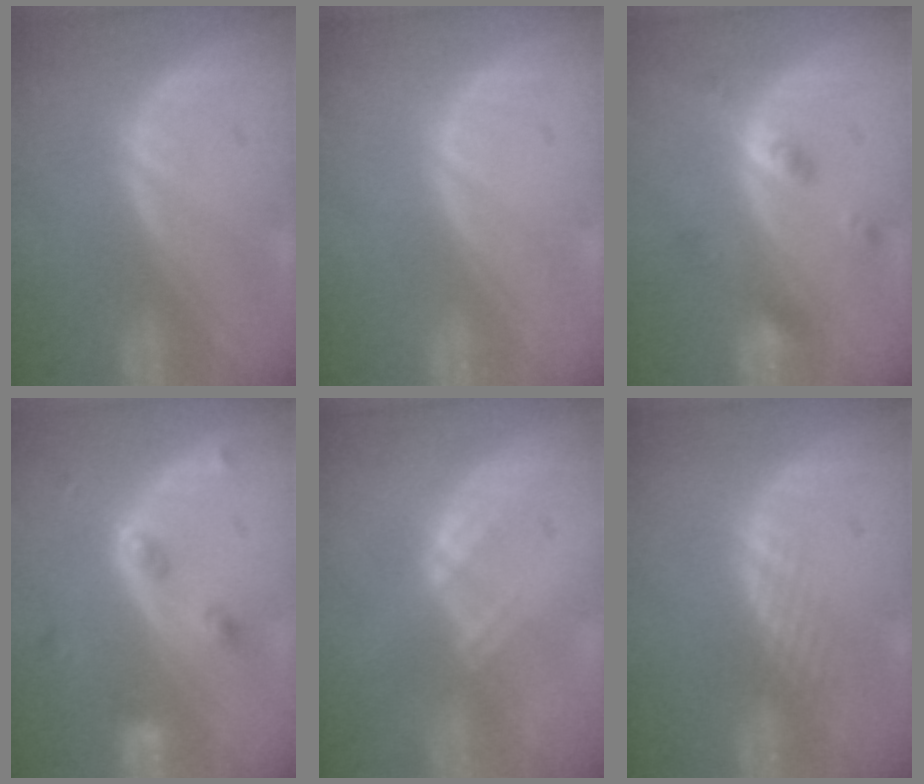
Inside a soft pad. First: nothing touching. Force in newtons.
{"total": 0.0}
{"total": 4.3, "press": 3.9, "slide": 1.7}
{"total": 4.3, "press": 3.9, "slide": 1.7}
{"total": 2.3, "press": 2.1, "slide": 0.7}
{"total": 1.6, "press": 1.6, "slide": 0.1}